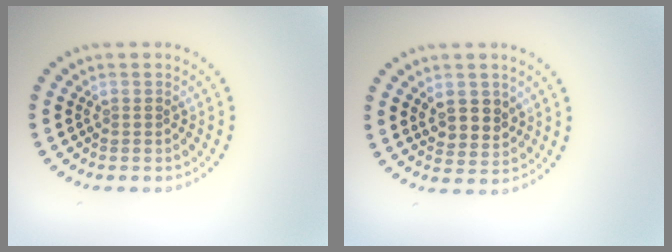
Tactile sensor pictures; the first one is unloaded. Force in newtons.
{"total": 2.8, "press": 2.7, "slide": 0.9}